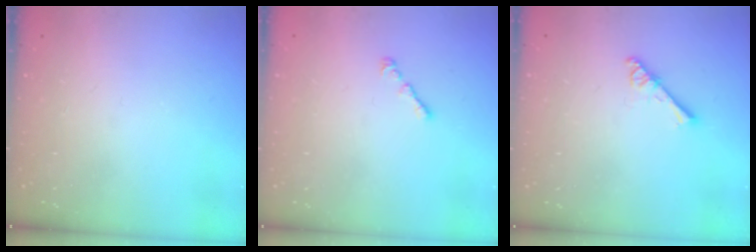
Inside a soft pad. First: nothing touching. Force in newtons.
{"total": 1.0, "press": 0.9, "slide": 0.5}
{"total": 2.5, "press": 2.5, "slide": 0.3}